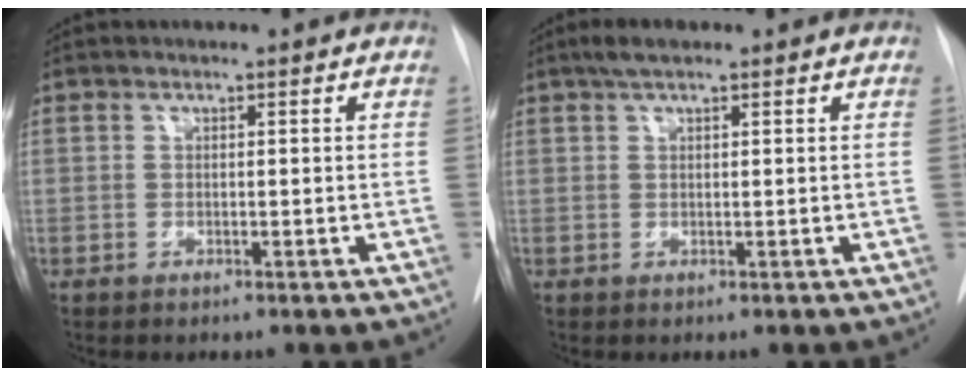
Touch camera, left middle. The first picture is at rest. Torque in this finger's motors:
{"motor_torque": [0.25, -0.21, 0.07, 0.01]}